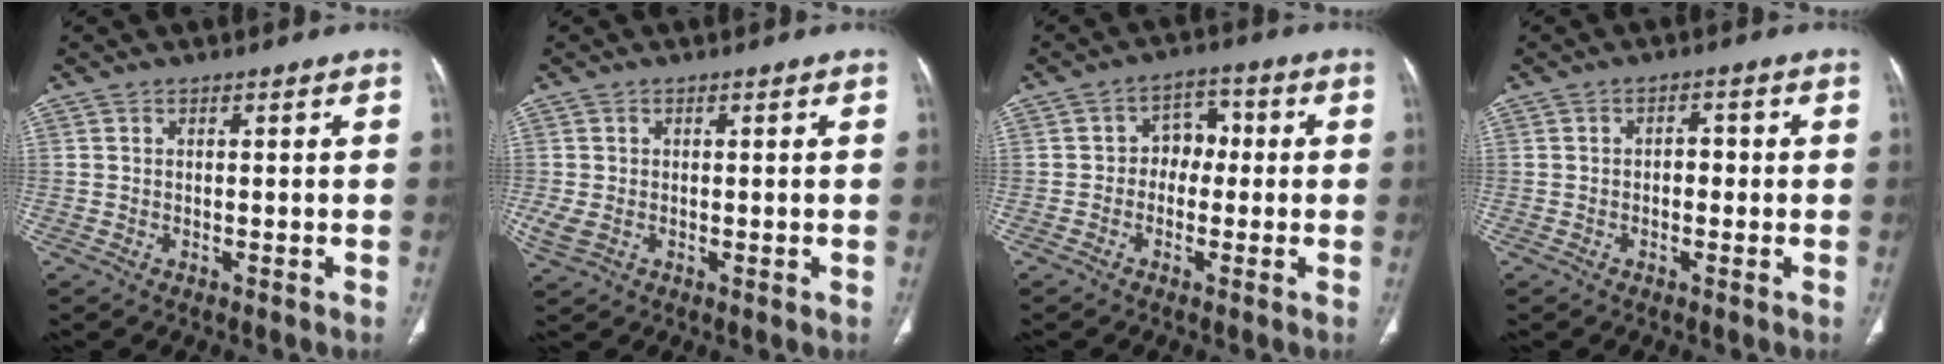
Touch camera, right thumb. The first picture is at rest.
{"total": 3.2, "force": [-0.3, 2.2, 2.2], "torque": [-0.061, -0.001, 0.000]}
{"total": 5.5, "force": [-0.4, 4.3, 3.4], "torque": [-0.016, 0.024, -0.019]}
{"total": 2.4, "force": [-0.2, 1.7, 1.8], "torque": [-0.013, 0.010, -0.009]}